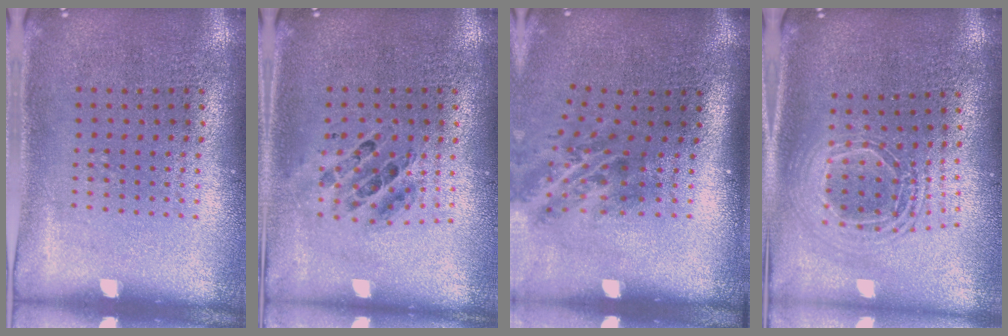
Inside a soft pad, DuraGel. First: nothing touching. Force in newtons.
{"total": 0.7, "press": 0.7, "slide": 0.2}
{"total": 2.1, "press": 1.3, "slide": 1.7}
{"total": 2.0, "press": 1.6, "slide": 1.2}